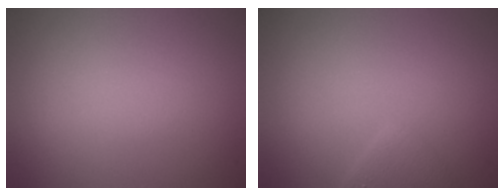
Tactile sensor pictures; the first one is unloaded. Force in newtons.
{"total": 1.5, "press": 1.5, "slide": 0.1}